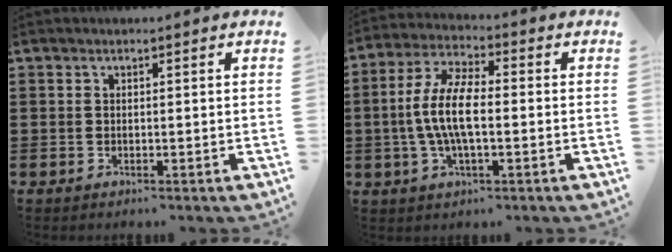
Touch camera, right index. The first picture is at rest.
{"total": 8.5, "force": [-1.0, 2.9, 8.0], "torque": [-0.182, -0.012, -0.025]}